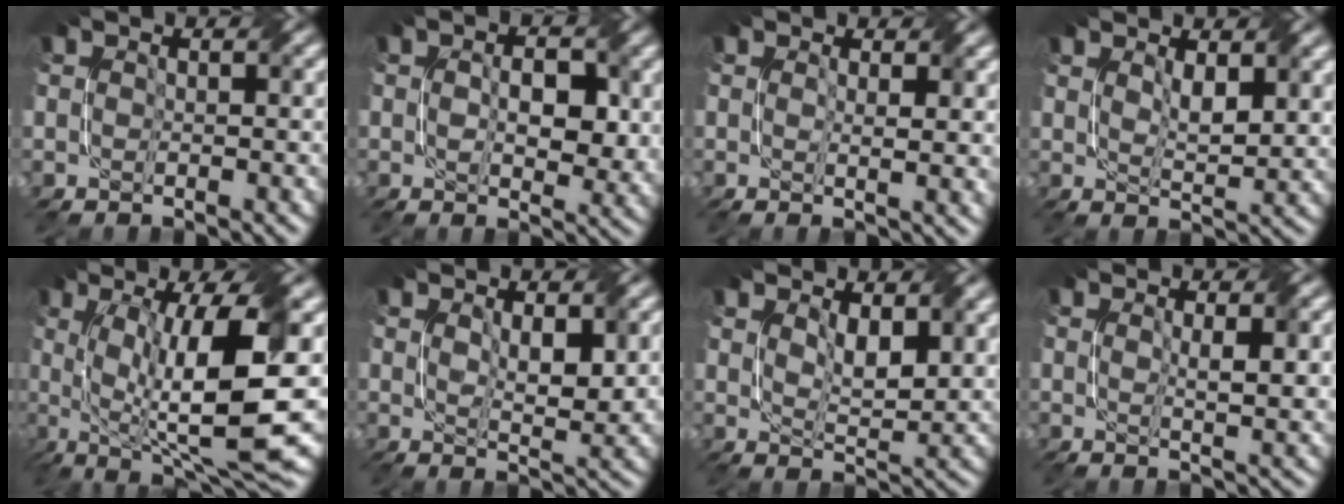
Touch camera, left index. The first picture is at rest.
{"total": 4.5, "force": [0.2, 2.5, 3.8], "torque": [-0.063, -0.005, 0.007]}
{"total": 2.3, "force": [0.9, 0.5, 2.0], "torque": [-0.031, -0.004, 0.014]}
{"total": 2.8, "force": [1.4, 1.0, 2.2], "torque": [-0.045, -0.005, 0.031]}
{"total": 13.4, "force": [0.5, 3.4, 12.9], "torque": [-0.200, -0.002, 0.013]}
{"total": 3.4, "force": [1.1, 1.1, 3.0], "torque": [-0.063, -0.008, 0.026]}
{"total": 4.1, "force": [2.2, 1.7, 3.1], "torque": [-0.063, -0.009, 0.043]}
{"total": 3.4, "force": [0.8, 0.6, 3.2], "torque": [-0.046, -0.002, 0.015]}